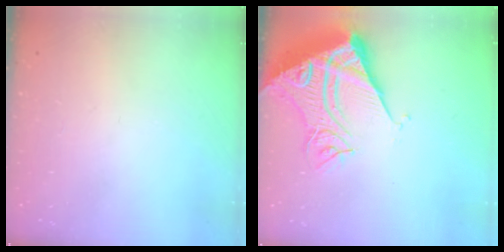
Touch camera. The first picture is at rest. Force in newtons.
{"total": 16.3, "press": 16.2, "slide": 1.9}